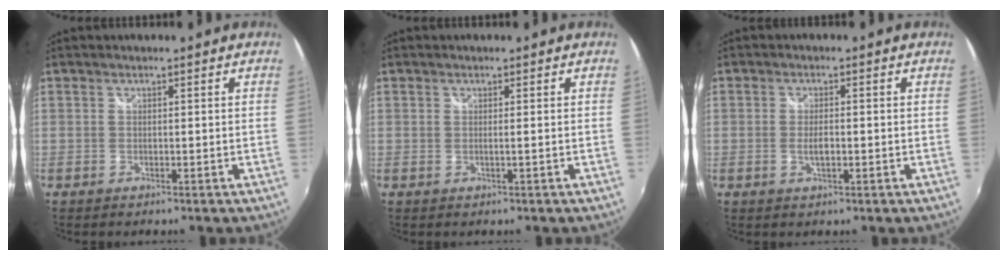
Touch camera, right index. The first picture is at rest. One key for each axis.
{"total": 0.5, "fx": 0.0, "fy": -0.3, "fz": 0.5, "tx": -0.006, "ty": -0.003, "tz": -0.002}
{"total": 2.8, "fx": -0.6, "fy": 1.0, "fz": 2.5, "tx": -0.045, "ty": -0.005, "tz": -0.008}